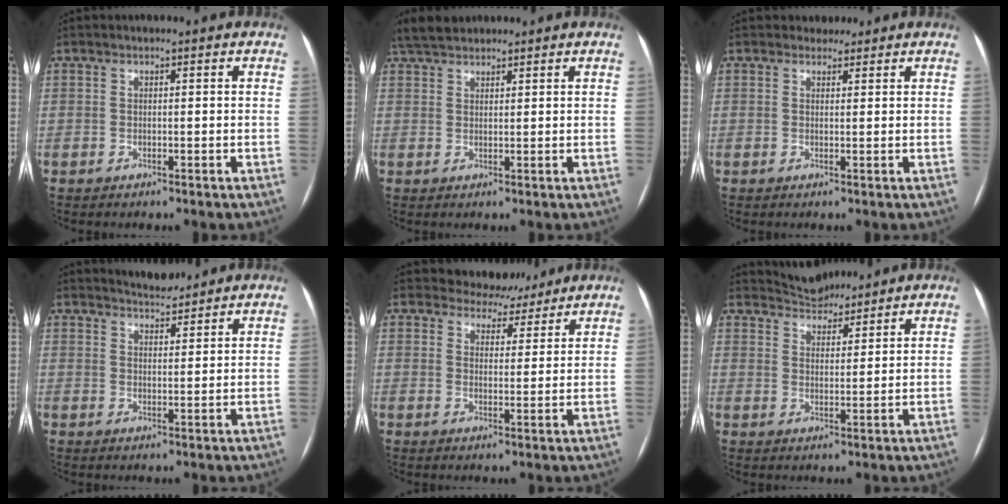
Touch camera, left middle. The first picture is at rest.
{"total": 5.0, "force": [4.4, 1.7, 1.7], "torque": [-0.037, 0.026, 0.083]}
{"total": 1.7, "force": [1.4, 0.9, -0.1], "torque": [0.004, 0.005, 0.017]}
{"total": 3.8, "force": [3.7, 0.5, 0.3], "torque": [-0.009, 0.003, 0.060]}
{"total": 6.1, "force": [5.5, 2.6, -0.2], "torque": [0.009, 0.001, 0.069]}
{"total": 5.4, "force": [5.2, 1.2, 0.1], "torque": [-0.007, 0.015, 0.091]}